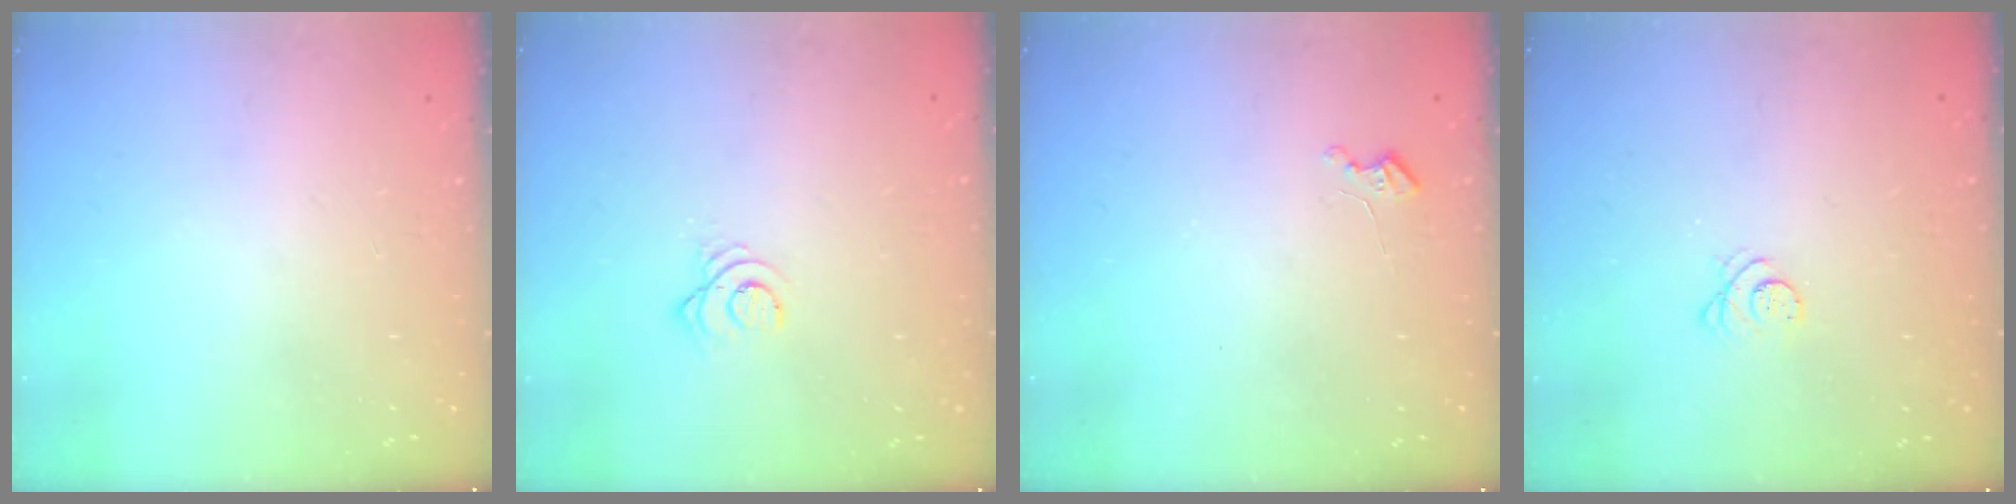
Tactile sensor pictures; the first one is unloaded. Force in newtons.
{"total": 2.2, "press": 2.2, "slide": 0.3}
{"total": 2.6, "press": 2.6, "slide": 0.3}
{"total": 2.7, "press": 2.7, "slide": 0.4}